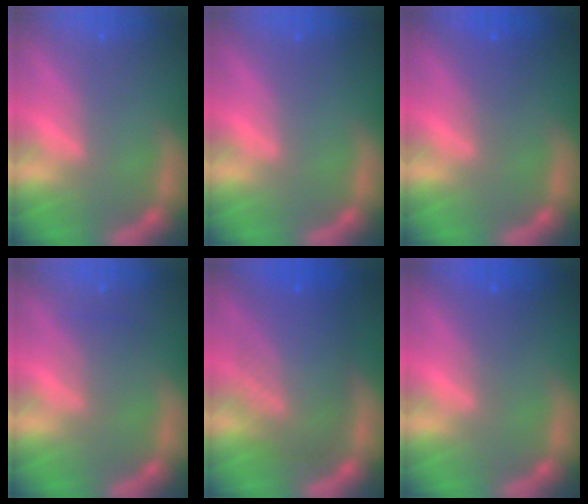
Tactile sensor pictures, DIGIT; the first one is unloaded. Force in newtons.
{"total": 0.0}
{"total": 2.0}
{"total": 2.0}
{"total": 9.0}
{"total": 2.0}